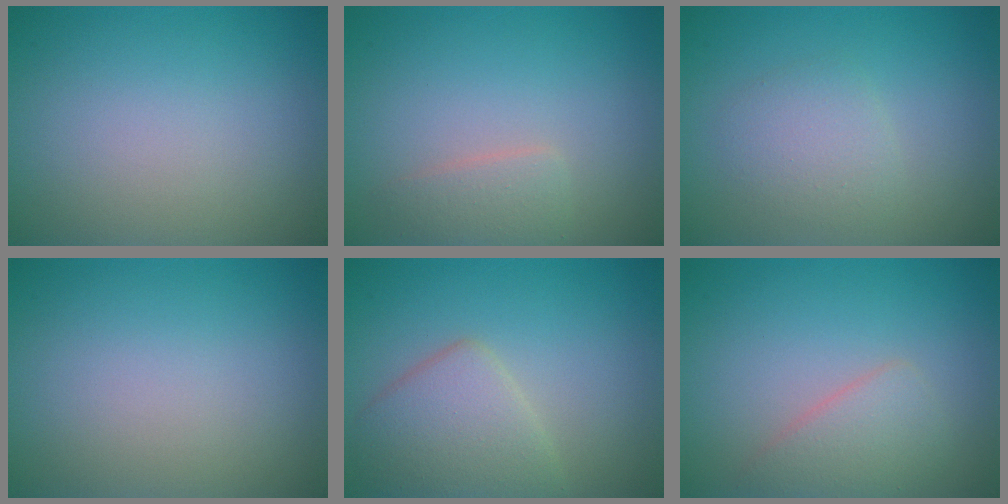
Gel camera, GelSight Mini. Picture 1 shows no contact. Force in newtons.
{"total": 1.8, "press": 1.8, "slide": 0.0}
{"total": 2.3, "press": 2.3, "slide": 0.2}
{"total": 0.0}
{"total": 4.3, "press": 4.3, "slide": 0.1}
{"total": 2.5, "press": 2.5, "slide": 0.1}